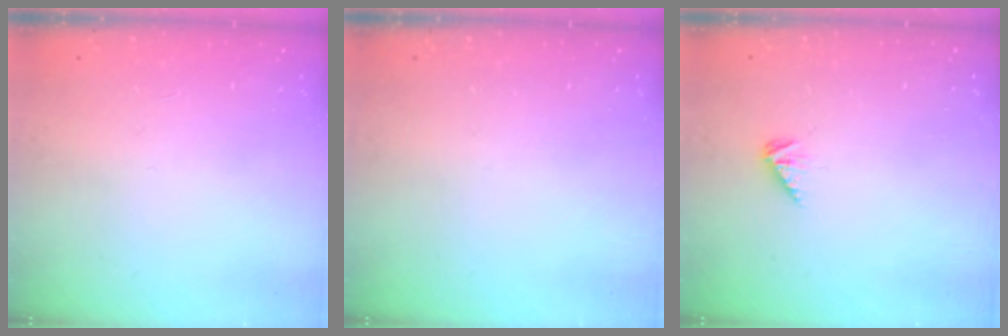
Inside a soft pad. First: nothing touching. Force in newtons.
{"total": 0.0}
{"total": 2.2, "press": 2.2, "slide": 0.4}